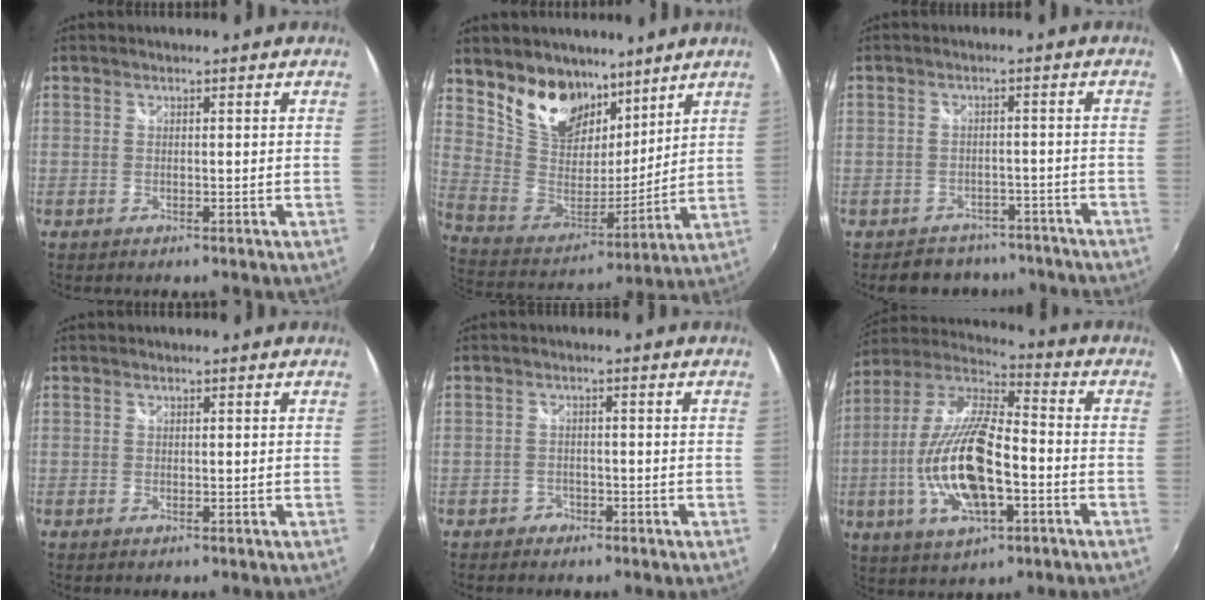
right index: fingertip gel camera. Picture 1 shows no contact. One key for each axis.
{"total": 16.7, "fx": 11.1, "fy": 10.4, "fz": 6.8, "tx": -0.159, "ty": 0.010, "tz": 0.216}
{"total": 8.8, "fx": -7.2, "fy": 4.8, "fz": 1.4, "tx": -0.035, "ty": 0.024, "tz": -0.089}
{"total": 0.0}
{"total": 1.9, "fx": -1.5, "fy": 1.0, "fz": 0.0, "tx": -0.003, "ty": 0.006, "tz": -0.028}
{"total": 18.7, "fx": -4.5, "fy": 7.1, "fz": 16.7, "tx": -0.338, "ty": -0.008, "tz": -0.084}